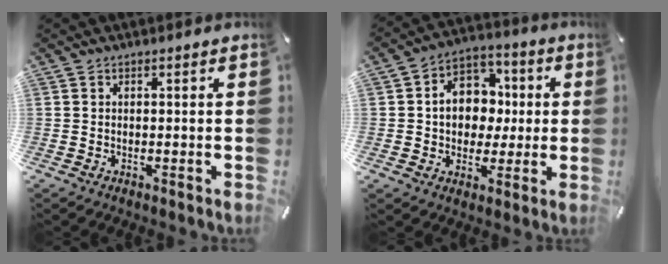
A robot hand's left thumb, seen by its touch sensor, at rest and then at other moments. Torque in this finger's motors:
{"motor_torque": [1.43, 1.43, 0.83, -0.01, 0.20]}